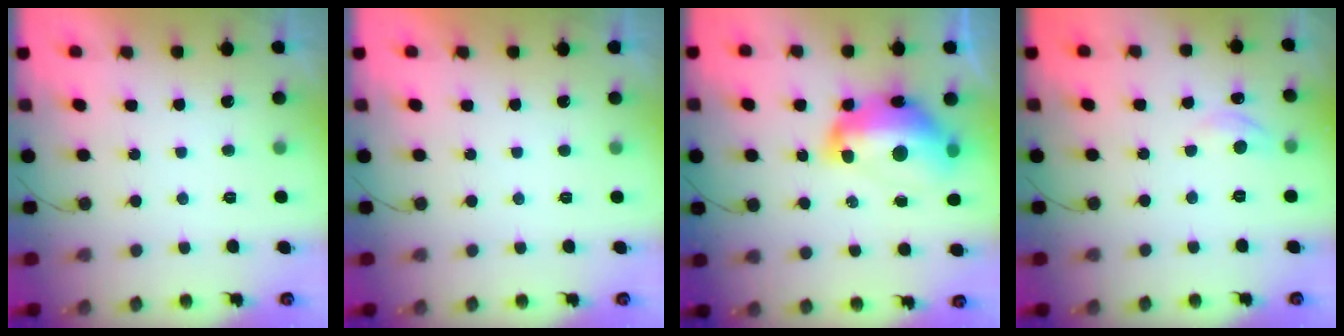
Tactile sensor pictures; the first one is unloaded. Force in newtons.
{"total": 0.0}
{"total": 17.3, "press": 17.2, "slide": 1.8}
{"total": 4.7, "press": 4.7, "slide": 0.7}